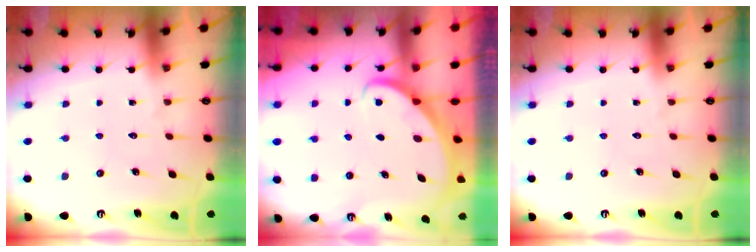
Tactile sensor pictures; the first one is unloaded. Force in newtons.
{"total": 2.2, "press": 2.2, "slide": 0.2}
{"total": 0.0}